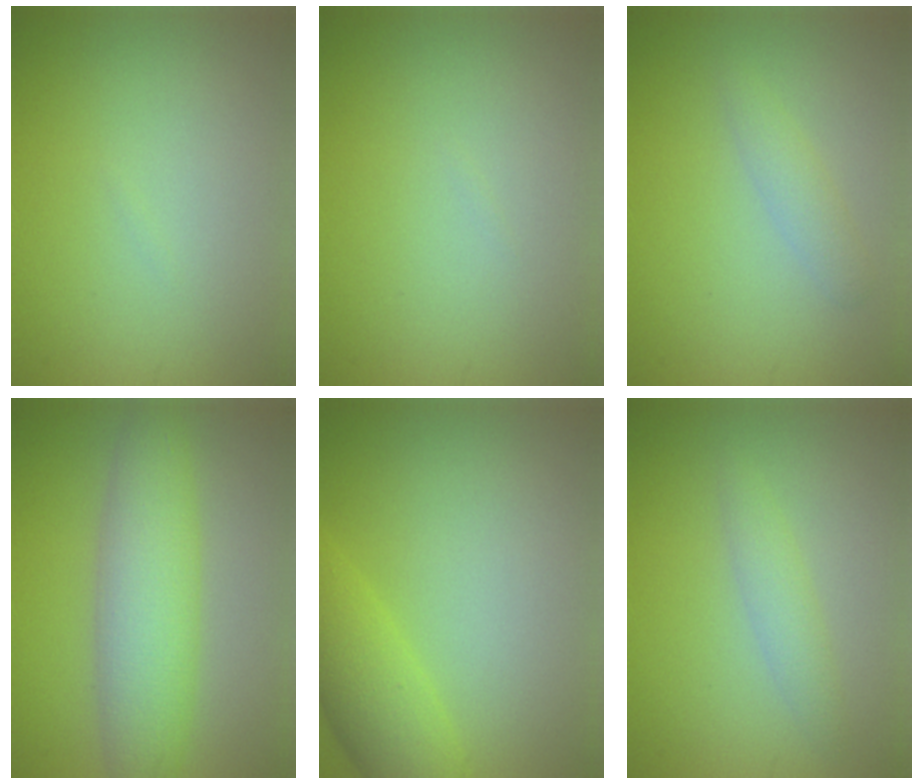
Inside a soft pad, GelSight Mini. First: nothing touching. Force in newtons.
{"total": 0.0}
{"total": 1.6, "press": 1.6, "slide": 0.1}
{"total": 6.2, "press": 6.2, "slide": 0.0}
{"total": 4.4, "press": 4.4, "slide": 0.2}
{"total": 1.8, "press": 1.8, "slide": 0.0}